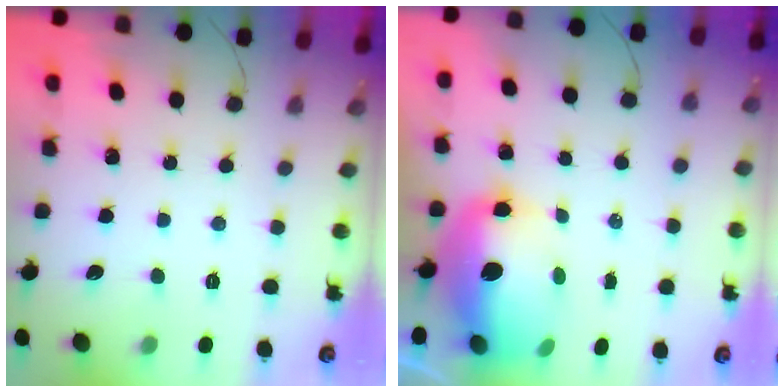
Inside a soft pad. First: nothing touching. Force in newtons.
{"total": 13.4, "press": 13.1, "slide": 2.8}